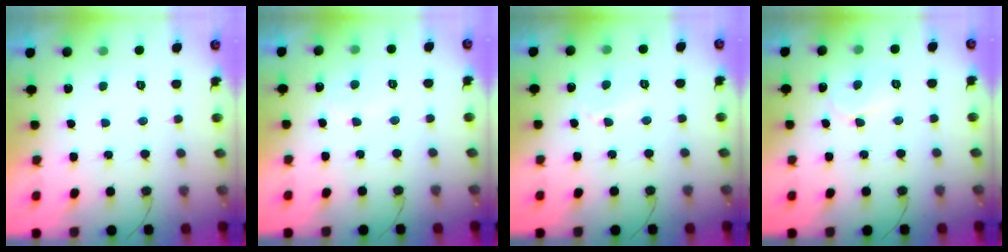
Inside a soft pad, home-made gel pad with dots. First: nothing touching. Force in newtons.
{"total": 4.3, "press": 4.3, "slide": 0.2}
{"total": 3.9, "press": 3.8, "slide": 0.5}
{"total": 6.7, "press": 6.7, "slide": 0.3}